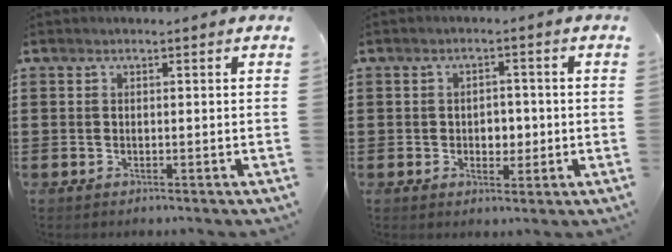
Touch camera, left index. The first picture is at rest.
{"total": 2.9, "force": [-0.4, 2.2, 1.9], "torque": [-0.035, 0.002, -0.015]}